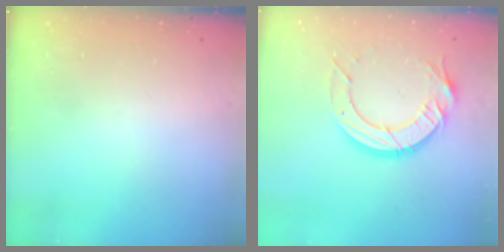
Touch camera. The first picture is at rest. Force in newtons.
{"total": 12.1, "press": 12.1, "slide": 1.0}